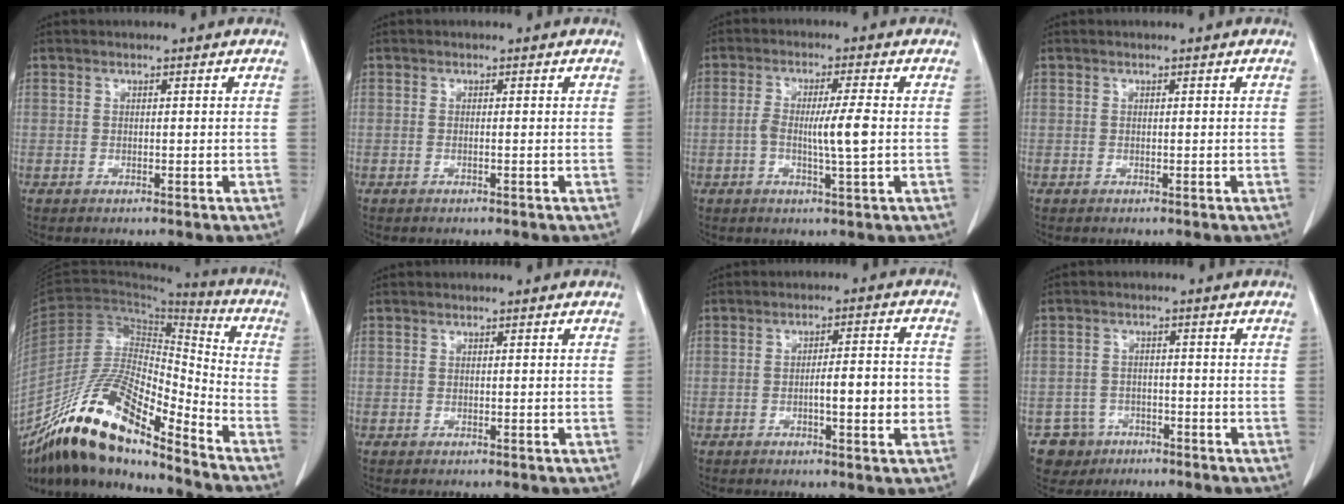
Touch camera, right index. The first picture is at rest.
{"total": 0.0}
{"total": 5.9, "force": [-0.5, 0.0, 5.9], "torque": [-0.110, 0.000, -0.009]}
{"total": 0.0}
{"total": 18.3, "force": [-14.0, 3.7, 11.2], "torque": [-0.210, 0.005, -0.257]}
{"total": 0.0}
{"total": 6.8, "force": [-1.4, 1.0, 6.6], "torque": [-0.100, 0.009, -0.019]}
{"total": 5.1, "force": [-2.8, 4.2, -0.3], "torque": [0.007, 0.011, -0.045]}